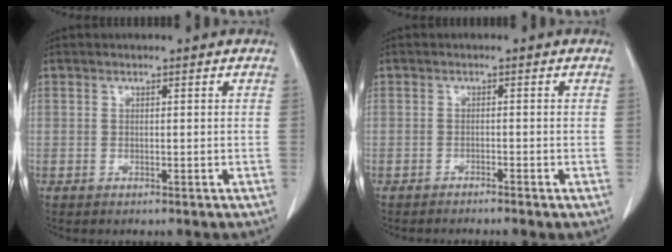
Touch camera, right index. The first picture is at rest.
{"total": 2.0, "force": [-1.7, -0.3, 1.0], "torque": [-0.013, 0.003, -0.026]}